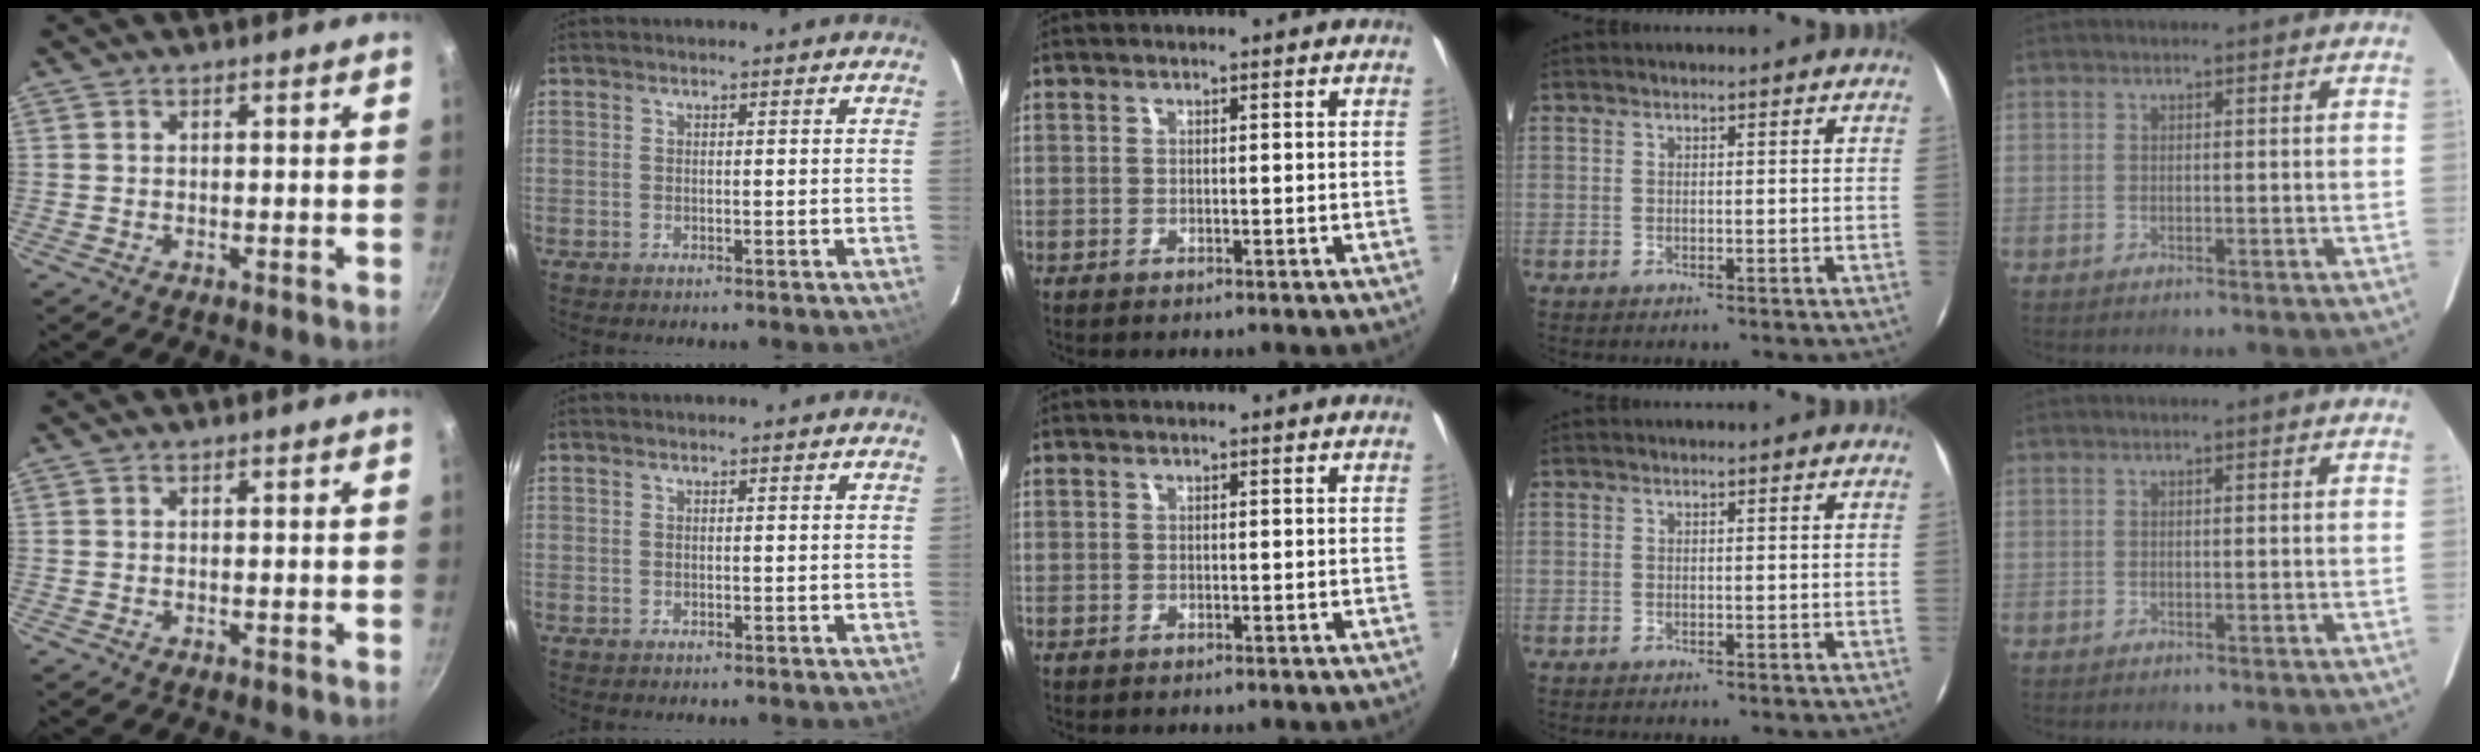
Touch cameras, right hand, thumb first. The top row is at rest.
{}